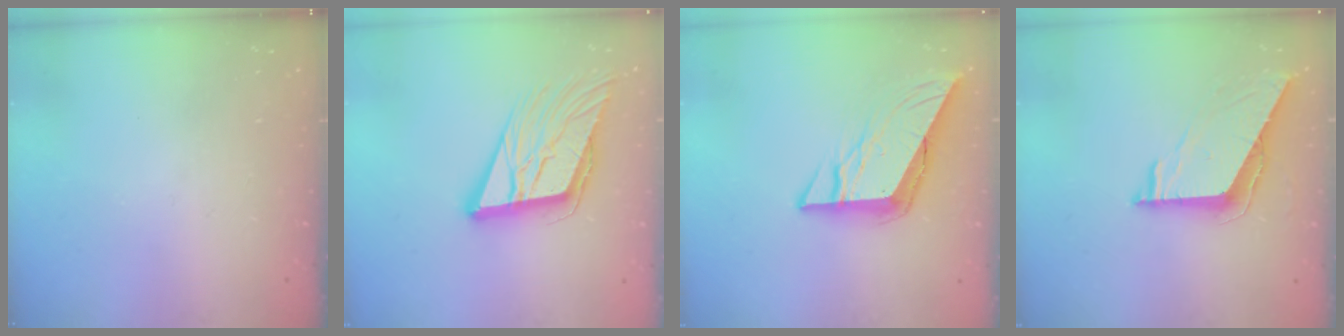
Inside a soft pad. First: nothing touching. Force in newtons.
{"total": 15.0, "press": 14.6, "slide": 3.5}
{"total": 9.8, "press": 9.8, "slide": 0.6}
{"total": 7.6, "press": 7.6, "slide": 0.7}